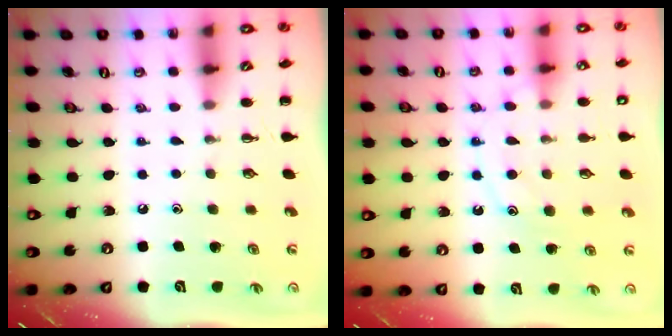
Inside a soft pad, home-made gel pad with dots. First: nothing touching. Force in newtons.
{"total": 11.9, "press": 11.9, "slide": 0.7}